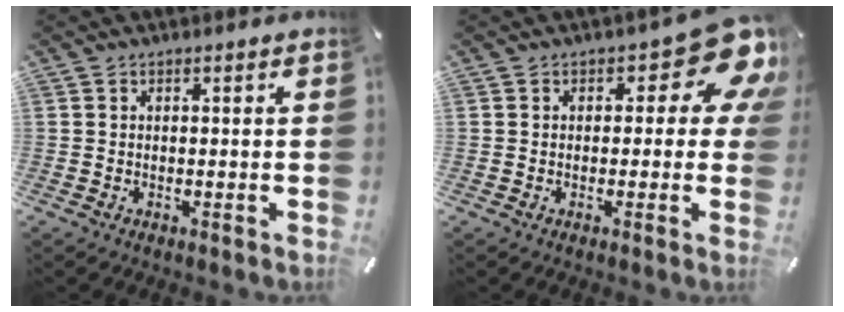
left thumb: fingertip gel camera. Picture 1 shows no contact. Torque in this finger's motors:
{"motor_torque": [2.39, 2.63, 0.50, -0.10, 0.00]}